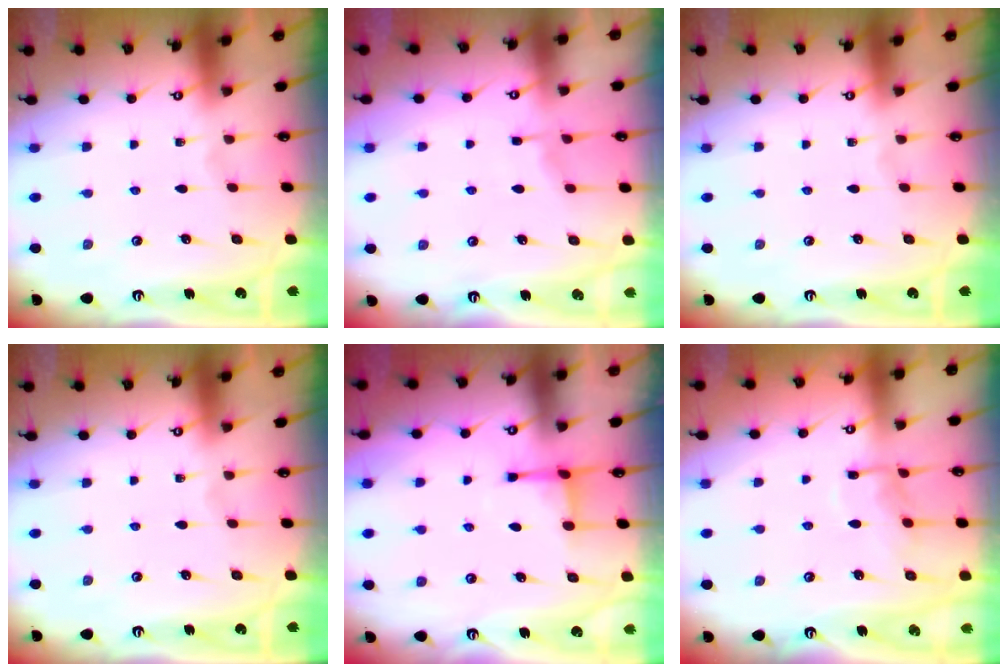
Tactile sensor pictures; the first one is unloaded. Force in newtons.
{"total": 4.0, "press": 3.9, "slide": 0.5}
{"total": 0.0}
{"total": 0.0}
{"total": 2.9, "press": 2.8, "slide": 0.7}
{"total": 7.6, "press": 7.6, "slide": 0.5}